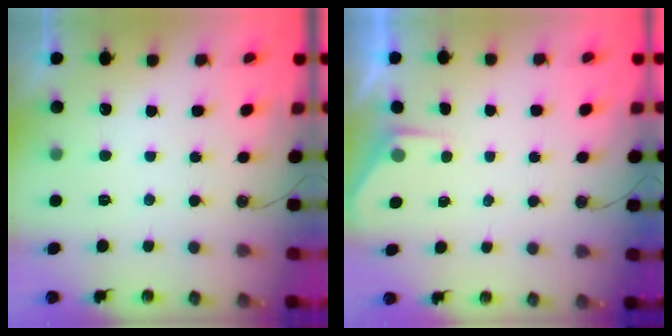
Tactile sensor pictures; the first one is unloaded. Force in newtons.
{"total": 1.6, "press": 1.6, "slide": 0.3}